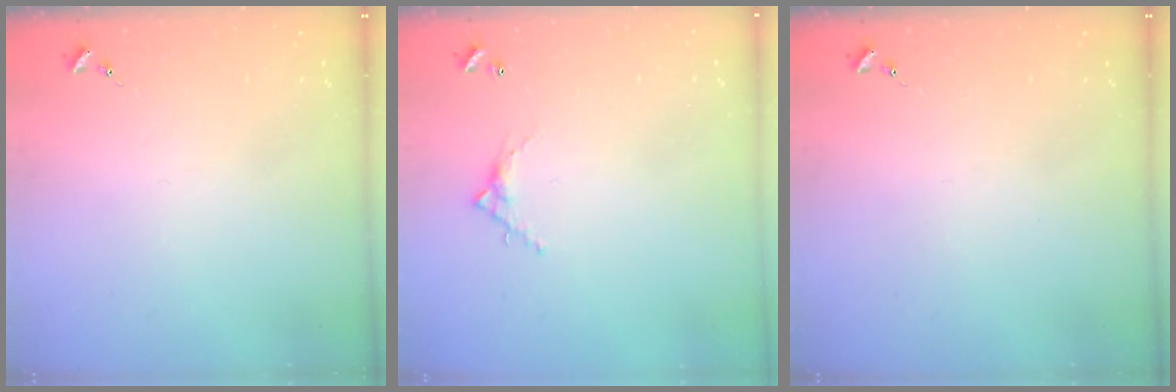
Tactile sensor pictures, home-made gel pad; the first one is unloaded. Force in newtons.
{"total": 5.2, "press": 5.2, "slide": 0.2}
{"total": 0.0}